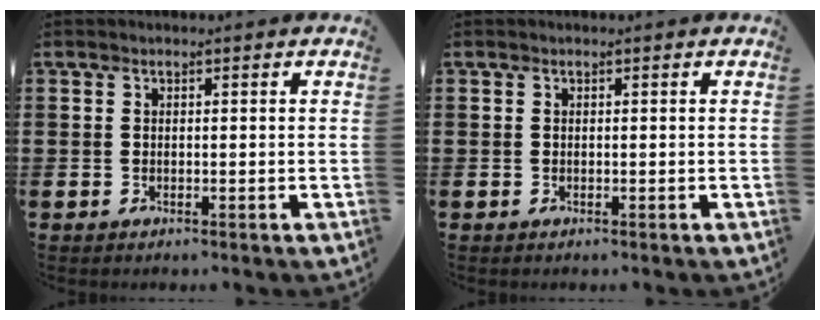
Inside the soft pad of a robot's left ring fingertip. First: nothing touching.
{"total": 0.0}